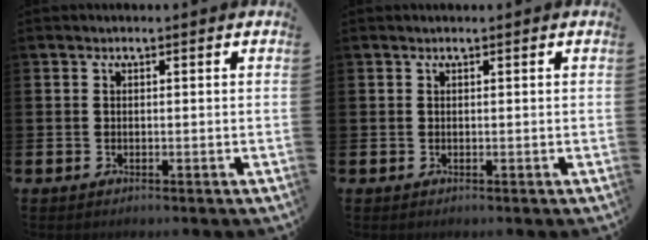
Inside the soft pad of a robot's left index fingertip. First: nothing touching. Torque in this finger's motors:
{"motor_torque": [0.70, -1.29, 0.01, 0.04]}